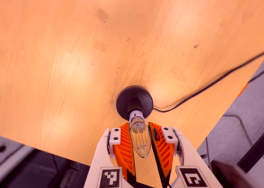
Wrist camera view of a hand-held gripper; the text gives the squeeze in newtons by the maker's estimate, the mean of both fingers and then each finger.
{"total": 13.0, "left": 12.7, "right": 13.3}